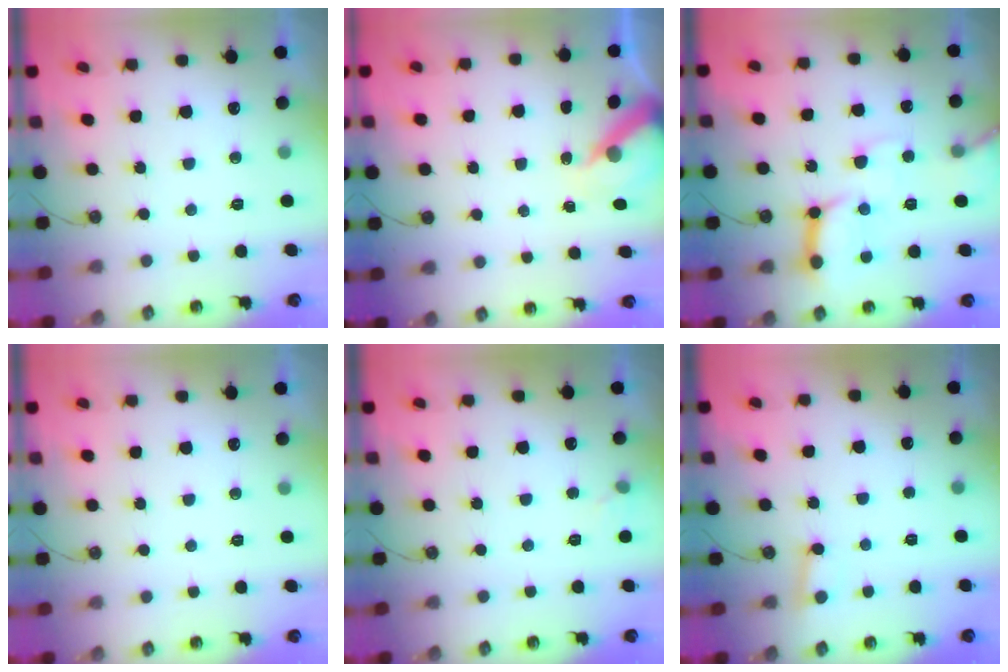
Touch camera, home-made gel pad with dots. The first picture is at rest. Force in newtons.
{"total": 6.8, "press": 6.7, "slide": 0.6}
{"total": 14.3, "press": 14.2, "slide": 1.5}
{"total": 0.0}
{"total": 4.9, "press": 4.8, "slide": 0.5}
{"total": 3.1, "press": 3.1, "slide": 0.4}